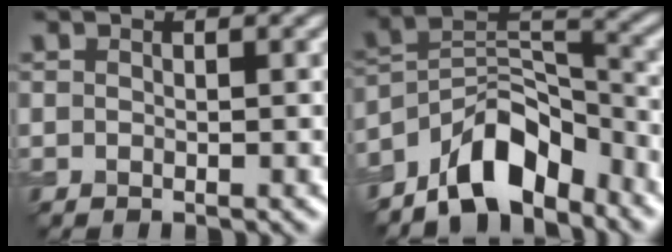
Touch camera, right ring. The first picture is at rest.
{"total": 8.1, "force": [-5.9, 3.7, 4.1], "torque": [-0.051, 0.006, -0.116]}